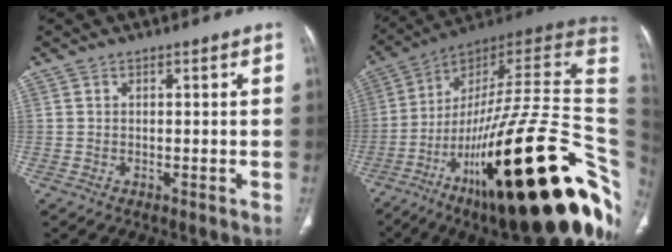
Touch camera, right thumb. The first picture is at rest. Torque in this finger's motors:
{"motor_torque": [2.38, 2.19, 2.02, -0.75, 0.34]}